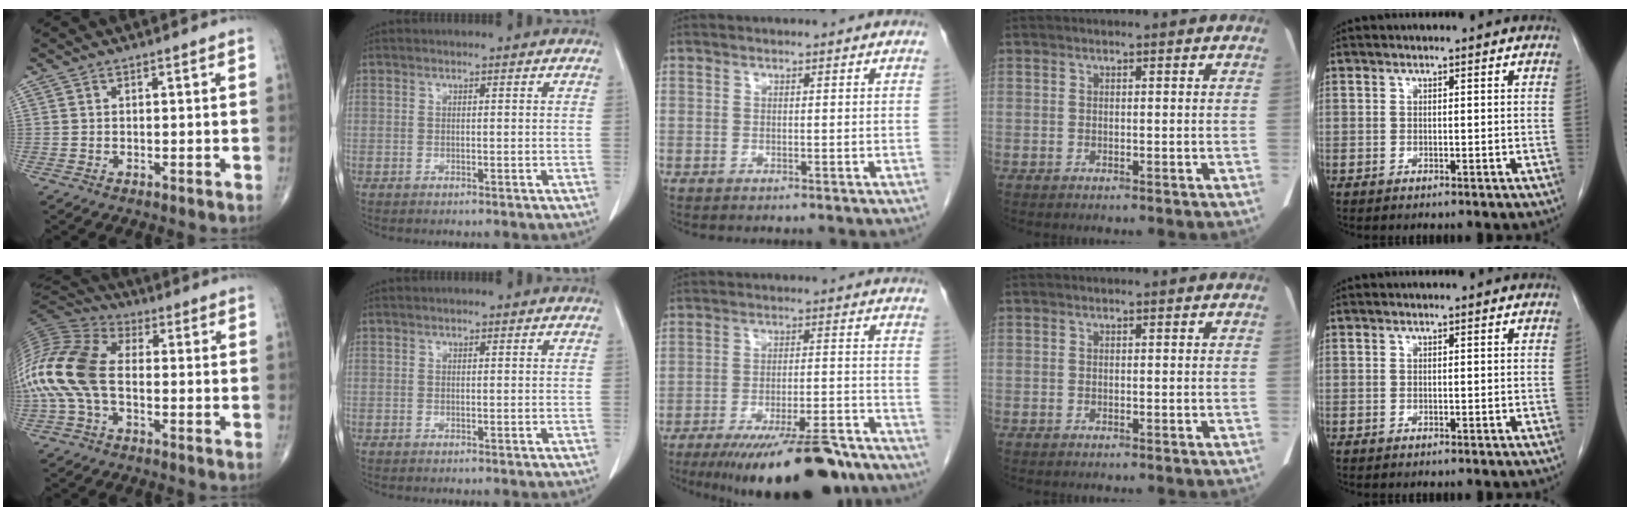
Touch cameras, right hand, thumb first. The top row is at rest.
{"thumb": {"total": 16.9, "force": [-2.0, 9.9, 13.6], "torque": [-0.305, 0.031, -0.046]}, "middle": {"total": 19.1, "force": [-15.2, 3.2, 11.2], "torque": [-0.125, -0.007, -0.223]}}